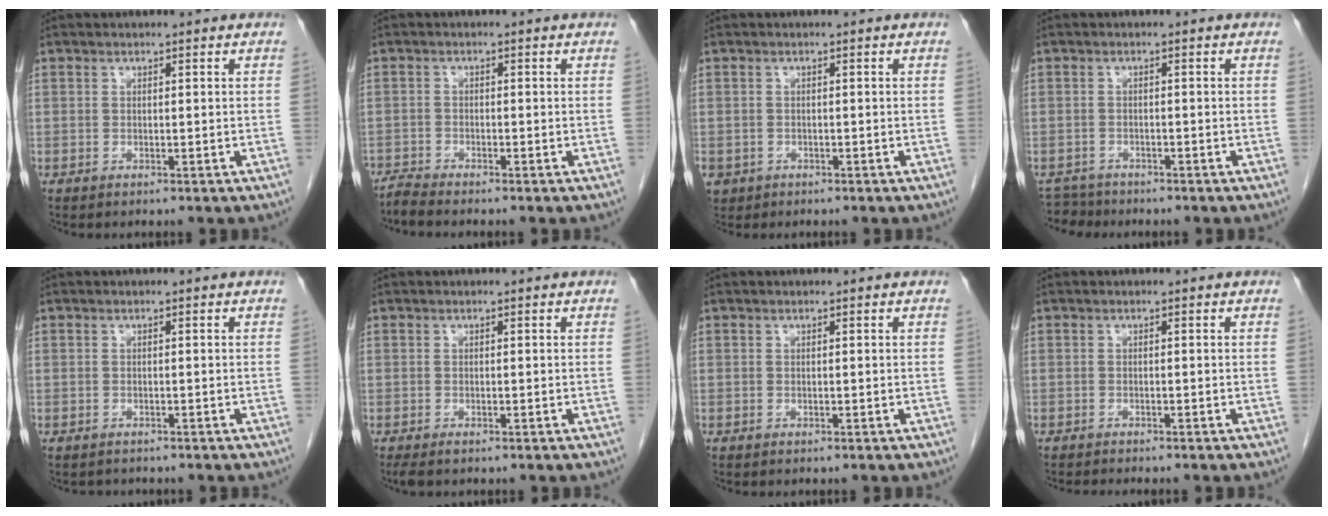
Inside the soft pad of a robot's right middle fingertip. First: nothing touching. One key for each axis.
{"total": 2.1, "fx": -2.0, "fy": -0.6, "fz": 0.0, "tx": -0.006, "ty": -0.012, "tz": -0.043}
{"total": 3.3, "fx": -1.7, "fy": 2.8, "fz": 0.7, "tx": -0.017, "ty": 0.000, "tz": -0.026}
{"total": 3.2, "fx": -2.9, "fy": 1.0, "fz": -0.7, "tx": 0.011, "ty": -0.006, "tz": -0.052}
{"total": 1.4, "fx": -1.2, "fy": 0.7, "fz": 0.0, "tx": -0.008, "ty": -0.001, "tz": -0.019}
{"total": 1.3, "fx": -1.0, "fy": 0.3, "fz": 0.8, "tx": -0.013, "ty": -0.005, "tz": -0.015}
{"total": 0.0}
{"total": 2.7, "fx": -2.5, "fy": 0.1, "fz": 1.1, "tx": -0.016, "ty": -0.003, "tz": -0.035}